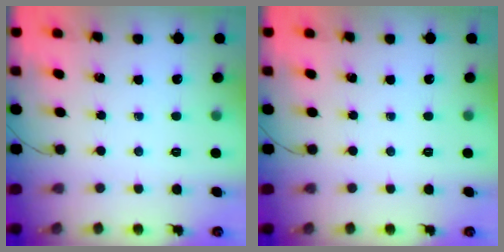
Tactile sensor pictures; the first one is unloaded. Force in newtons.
{"total": 0.0}